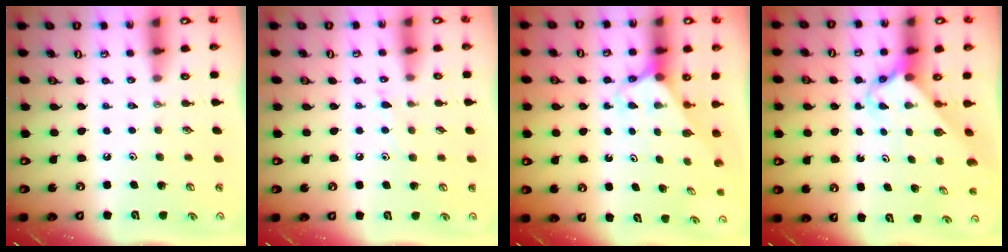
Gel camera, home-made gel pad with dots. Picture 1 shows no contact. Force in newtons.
{"total": 6.0, "press": 5.9, "slide": 0.7}
{"total": 2.5, "press": 2.5, "slide": 0.2}
{"total": 2.8, "press": 2.8, "slide": 0.2}